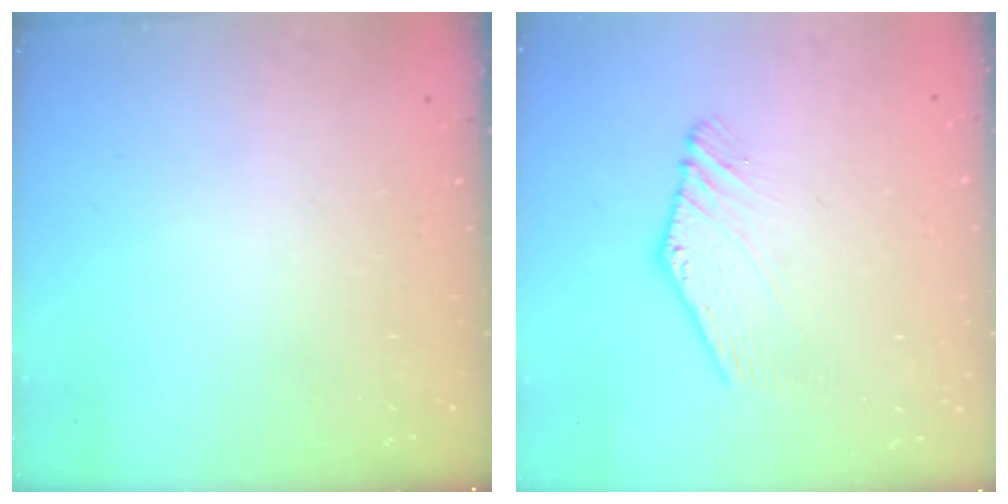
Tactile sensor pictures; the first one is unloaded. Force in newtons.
{"total": 1.3, "press": 1.3, "slide": 0.3}